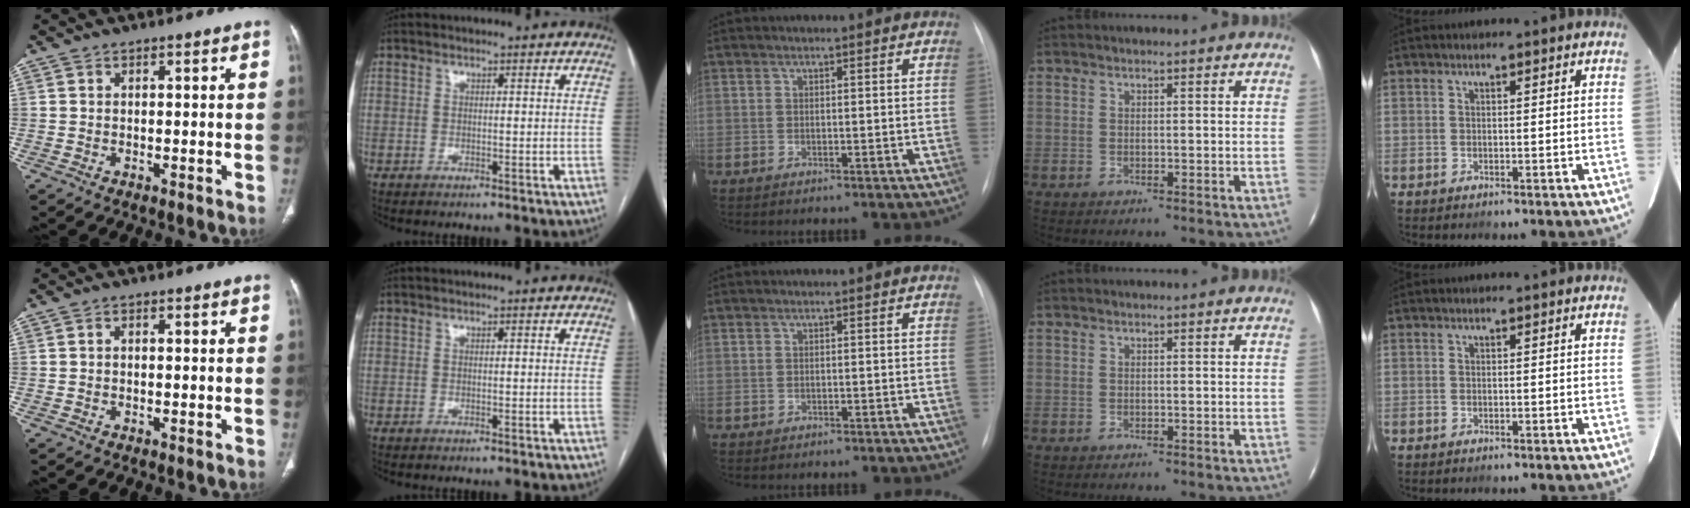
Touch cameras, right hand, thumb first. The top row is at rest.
{"thumb": {"total": 0.6, "force": [-0.1, 0.4, 0.4], "torque": [-0.005, 0.002, -0.007]}}